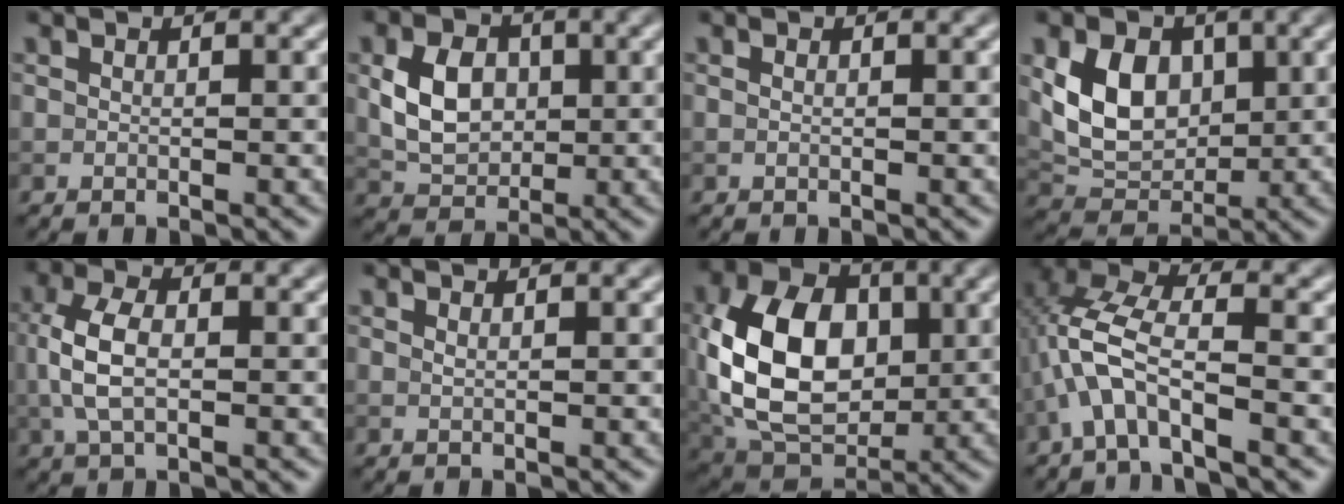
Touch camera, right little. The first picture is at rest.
{"total": 5.0, "force": [0.4, 3.8, 3.3], "torque": [-0.072, -0.002, 0.008]}
{"total": 0.0}
{"total": 6.5, "force": [1.2, 4.8, 4.2], "torque": [-0.079, -0.005, 0.025]}
{"total": 4.4, "force": [-0.1, 2.4, 3.7], "torque": [-0.088, 0.003, -0.004]}
{"total": 0.5, "force": [0.4, 0.1, 0.3], "torque": [-0.004, -0.002, 0.004]}
{"total": 12.0, "force": [0.4, 8.4, 8.6], "torque": [-0.179, 0.002, 0.007]}
{"total": 5.7, "force": [-2.5, 2.0, 4.7], "torque": [-0.104, 0.014, -0.053]}